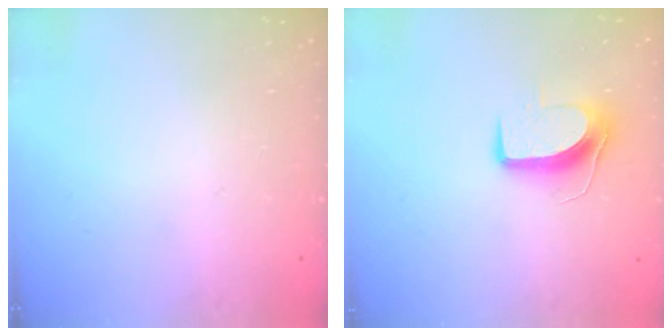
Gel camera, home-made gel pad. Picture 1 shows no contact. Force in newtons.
{"total": 9.0, "press": 9.0, "slide": 0.2}